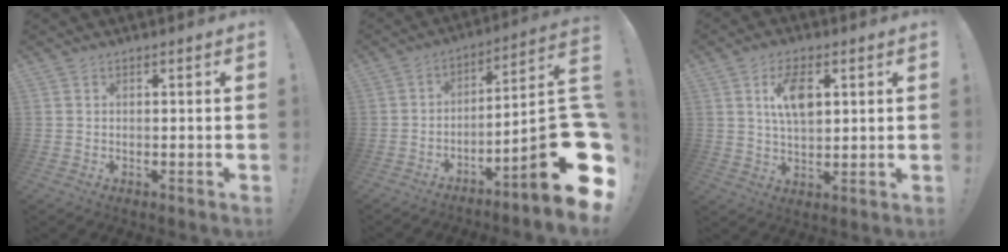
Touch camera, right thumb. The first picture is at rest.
{"total": 18.4, "force": [-6.6, 1.6, 17.1], "torque": [-0.248, 0.015, -0.109]}
{"total": 9.2, "force": [3.1, 4.6, 7.3], "torque": [-0.115, -0.003, 0.052]}